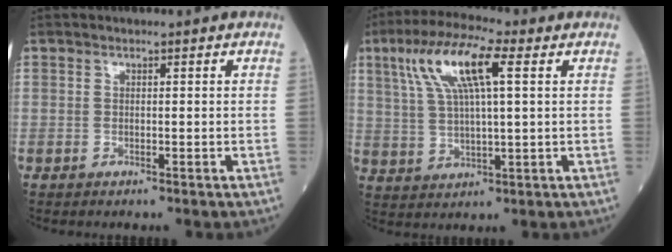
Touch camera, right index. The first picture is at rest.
{"total": 11.4, "force": [4.5, 2.2, 10.2], "torque": [-0.206, 0.025, 0.083]}